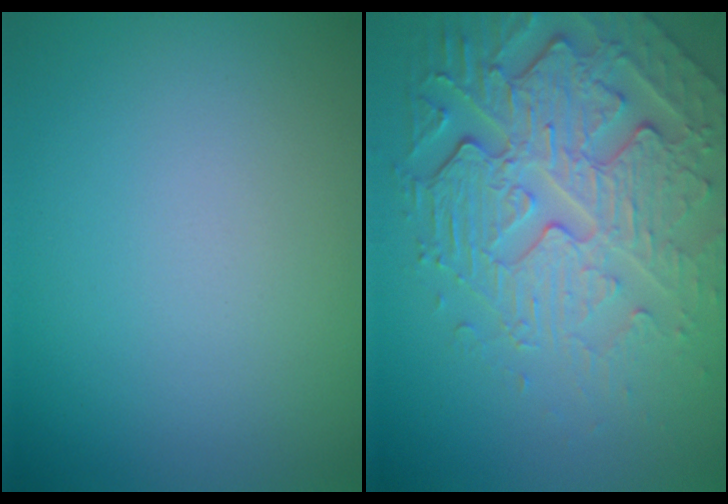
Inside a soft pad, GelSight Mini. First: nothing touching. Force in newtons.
{"total": 7.6, "press": 5.4, "slide": 5.4}